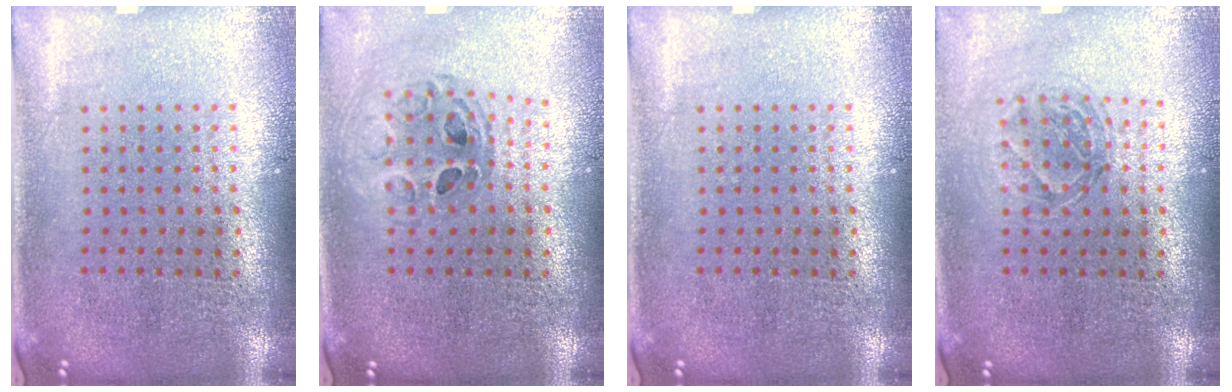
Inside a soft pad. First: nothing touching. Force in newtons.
{"total": 0.7, "press": 0.7, "slide": 0.2}
{"total": 0.0}
{"total": 1.2, "press": 1.1, "slide": 0.6}